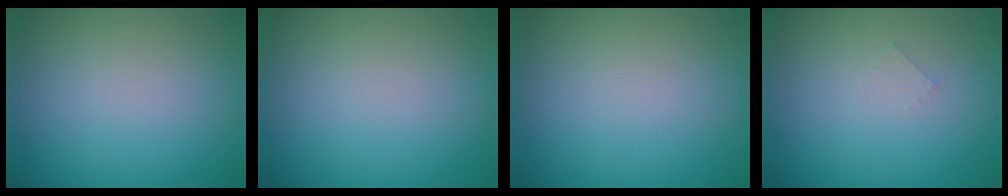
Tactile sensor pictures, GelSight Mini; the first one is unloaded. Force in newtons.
{"total": 0.0}
{"total": 0.0}
{"total": 0.5, "press": 0.5, "slide": 0.1}